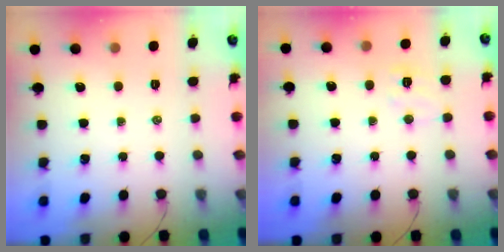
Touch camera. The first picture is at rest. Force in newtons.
{"total": 5.9, "press": 5.7, "slide": 1.4}